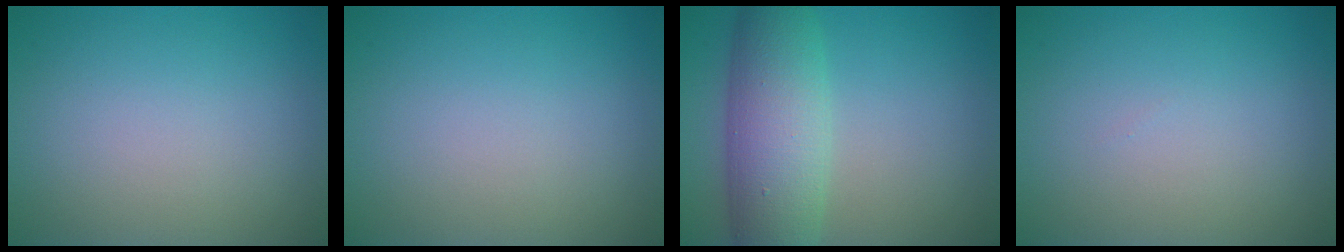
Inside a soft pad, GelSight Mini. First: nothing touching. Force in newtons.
{"total": 0.0}
{"total": 7.6, "press": 7.6, "slide": 0.2}
{"total": 0.0}